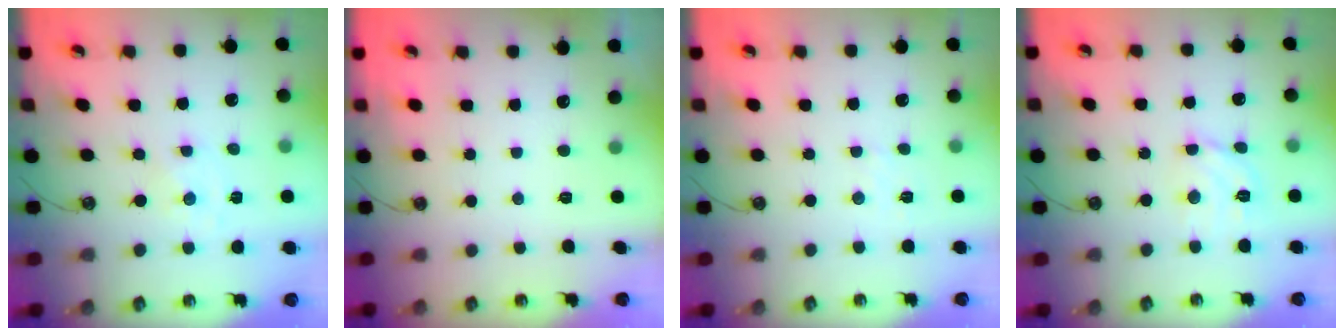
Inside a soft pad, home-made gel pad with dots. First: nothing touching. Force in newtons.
{"total": 0.0}
{"total": 2.8, "press": 2.7, "slide": 0.5}
{"total": 9.4, "press": 9.3, "slide": 1.2}